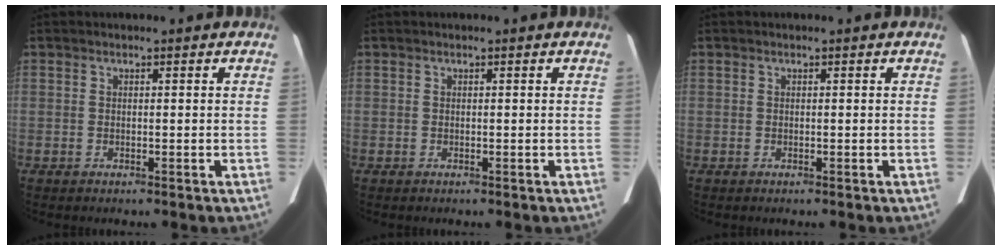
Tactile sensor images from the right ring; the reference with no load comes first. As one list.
[{"total": 0.0}, {"total": 0.0}]